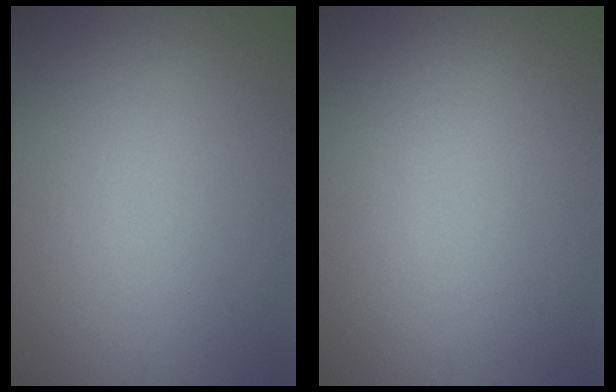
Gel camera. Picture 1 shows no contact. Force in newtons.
{"total": 0.0}